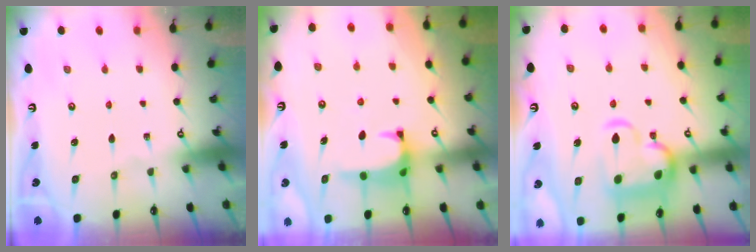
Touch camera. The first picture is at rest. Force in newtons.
{"total": 0.7, "press": 0.0, "slide": 0.7}
{"total": 7.1, "press": 7.0, "slide": 1.1}